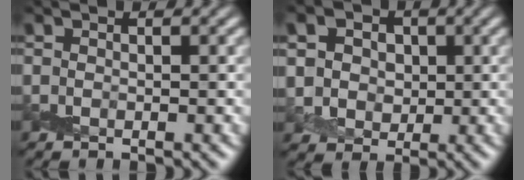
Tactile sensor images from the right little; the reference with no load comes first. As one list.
[{"total": 7.1, "force": [2.3, 5.8, 3.4], "torque": [-0.065, 0.019, 0.019]}]